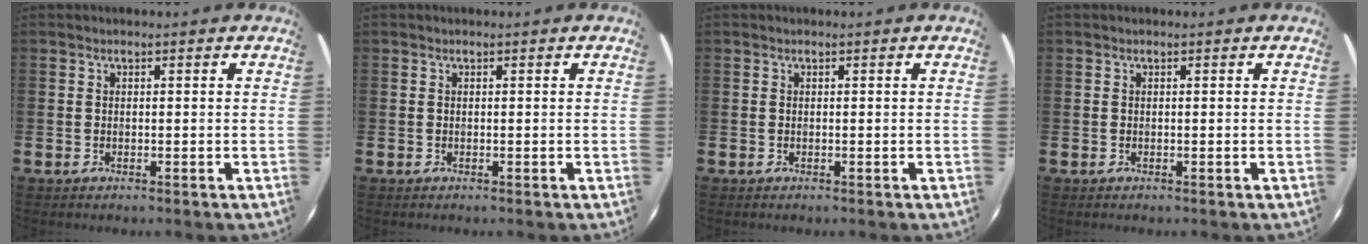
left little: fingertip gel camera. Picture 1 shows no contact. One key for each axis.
{"total": 0.0}
{"total": 0.0}
{"total": 0.0}